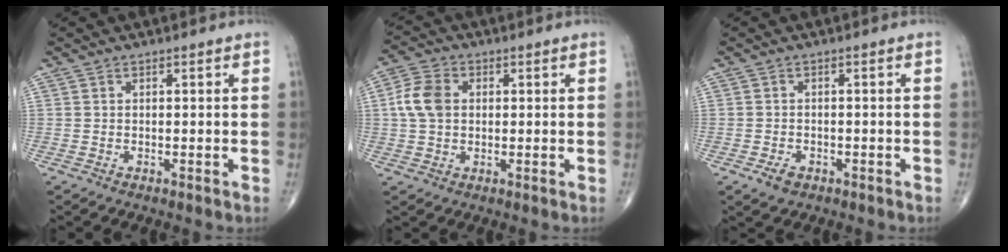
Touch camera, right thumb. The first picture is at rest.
{"total": 6.8, "force": [0.8, 5.0, 4.6], "torque": [-0.089, 0.011, 0.011]}
{"total": 2.6, "force": [-1.4, 1.7, 1.4], "torque": [-0.019, 0.000, -0.021]}